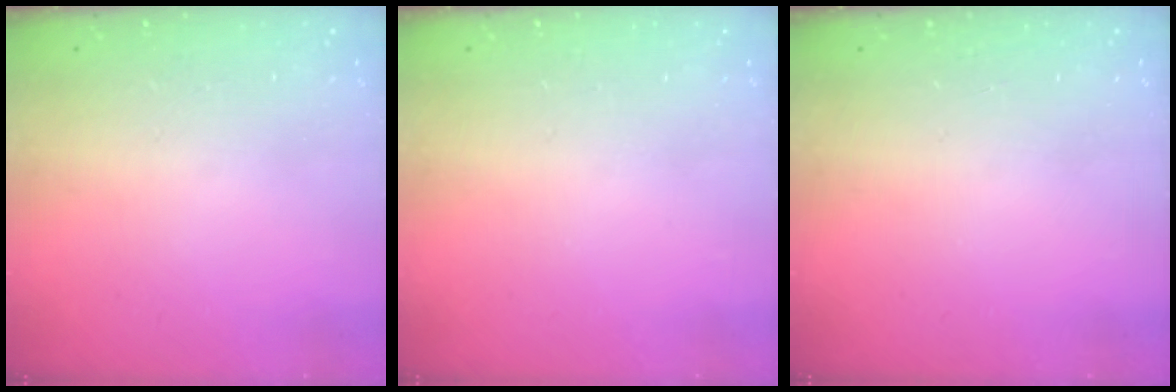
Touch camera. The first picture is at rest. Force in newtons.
{"total": 0.0}
{"total": 0.0}